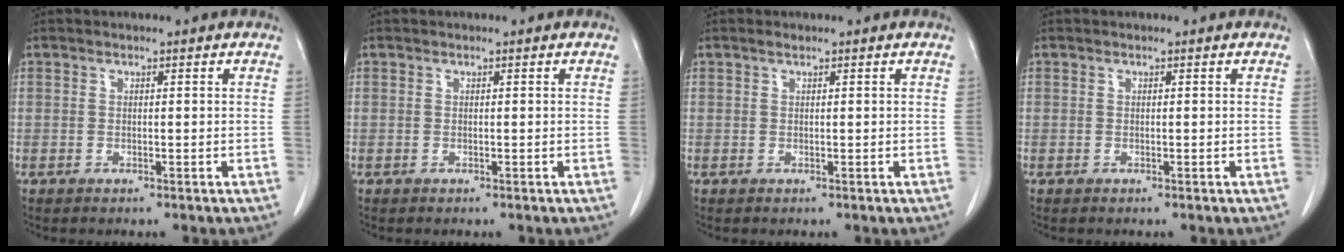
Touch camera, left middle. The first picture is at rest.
{"total": 0.0}
{"total": 0.5, "force": [0.5, 0.0, 0.3], "torque": [-0.011, 0.001, 0.010]}
{"total": 0.0}